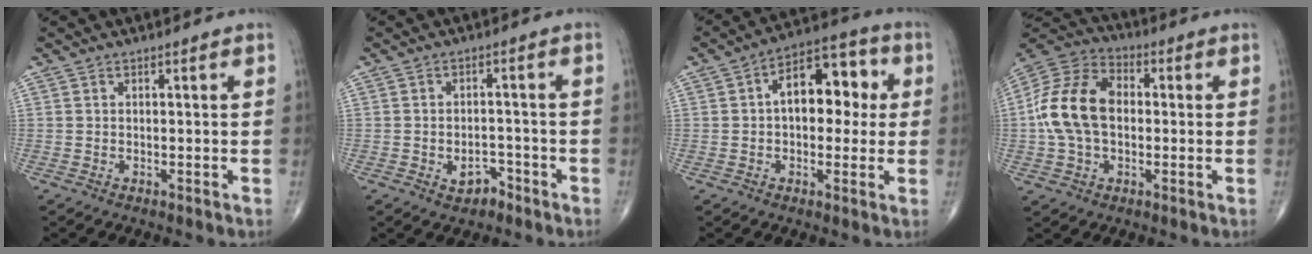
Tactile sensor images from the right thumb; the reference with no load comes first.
{"total": 3.9, "force": [-2.2, 2.5, 2.0], "torque": [-0.013, 0.018, -0.029]}
{"total": 12.6, "force": [1.6, 7.6, 9.9], "torque": [-0.109, 0.031, 0.014]}
{"total": 15.2, "force": [0.0, 10.3, 11.2], "torque": [-0.211, 0.033, -0.006]}